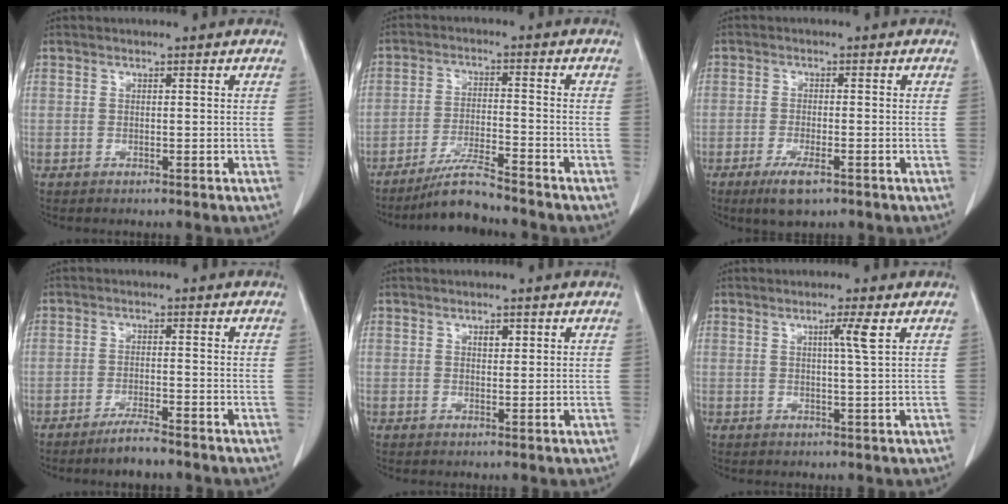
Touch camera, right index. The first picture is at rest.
{"total": 6.6, "force": [-6.0, -0.5, 2.8], "torque": [-0.057, -0.022, -0.109]}
{"total": 4.6, "force": [-2.7, 1.1, 3.5], "torque": [-0.071, -0.009, -0.040]}
{"total": 4.0, "force": [-3.3, 0.2, 2.2], "torque": [-0.043, -0.006, -0.058]}
{"total": 1.4, "force": [0.6, 0.8, 1.0], "torque": [-0.013, -0.002, 0.009]}
{"total": 3.0, "force": [1.1, -0.7, 2.7], "torque": [-0.048, -0.005, 0.020]}